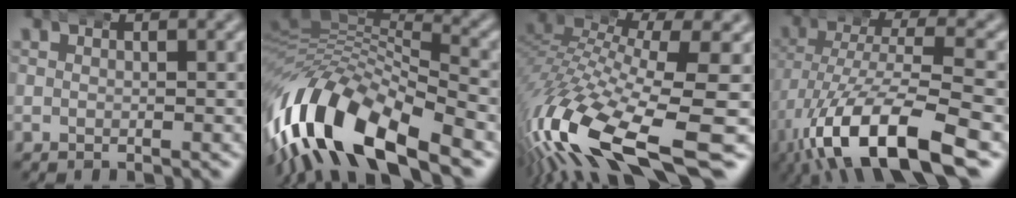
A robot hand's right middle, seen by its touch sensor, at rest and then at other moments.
{"total": 13.2, "force": [-4.5, 8.1, 9.4], "torque": [-0.215, -0.038, -0.063]}
{"total": 11.2, "force": [-5.6, 4.7, 8.5], "torque": [-0.188, -0.039, -0.073]}
{"total": 11.3, "force": [-5.1, 4.8, 8.8], "torque": [-0.180, -0.041, -0.055]}